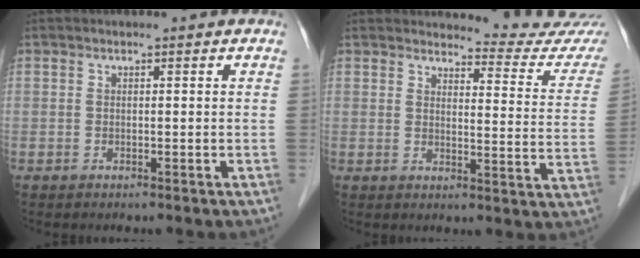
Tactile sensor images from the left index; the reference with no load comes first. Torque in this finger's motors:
{"motor_torque": [-0.06, -0.25, 0.02, 0.00]}